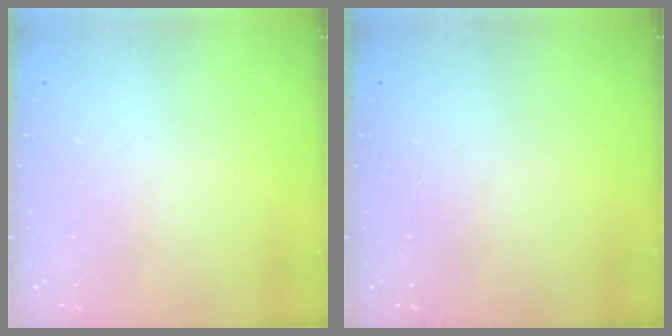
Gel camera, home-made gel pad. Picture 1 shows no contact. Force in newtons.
{"total": 0.0}